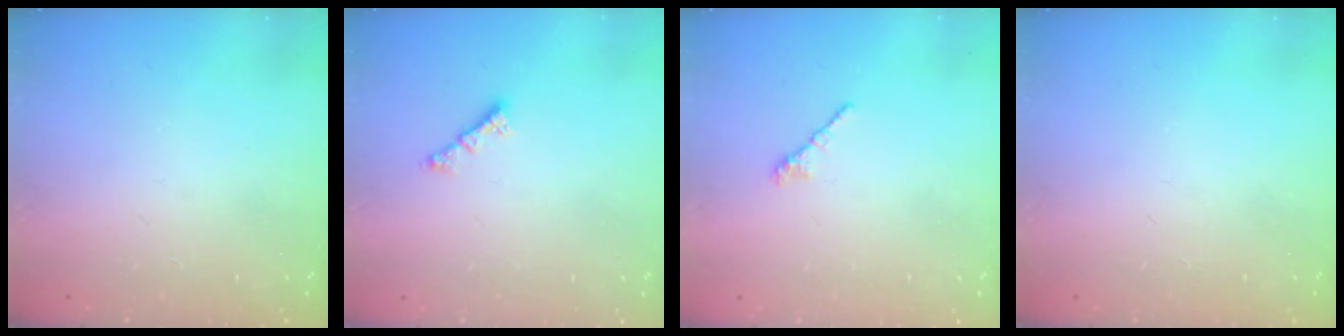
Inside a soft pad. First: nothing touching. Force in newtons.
{"total": 0.8, "press": 0.7, "slide": 0.4}
{"total": 2.4, "press": 2.3, "slide": 0.7}
{"total": 0.0}